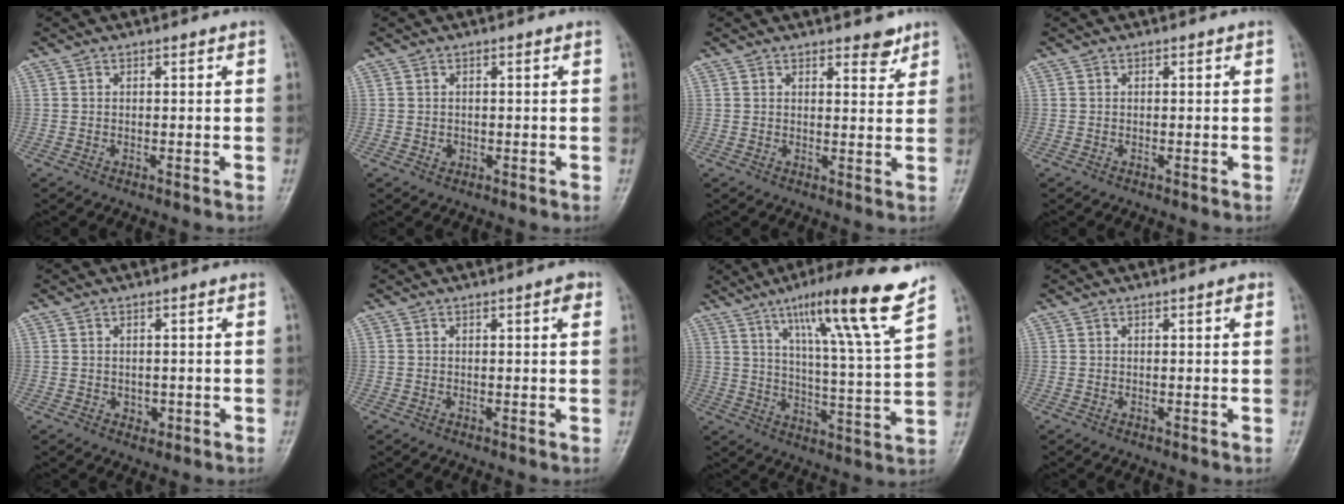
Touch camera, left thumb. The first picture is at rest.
{"total": 0.9, "force": [-0.1, 0.8, 0.4], "torque": [-0.001, 0.001, 0.001]}
{"total": 3.3, "force": [2.6, 1.3, 1.6], "torque": [-0.005, -0.018, 0.034]}
{"total": 0.0}
{"total": 1.5, "force": [-0.1, 1.2, 0.8], "torque": [-0.007, 0.000, 0.003]}
{"total": 2.0, "force": [1.0, 0.3, 1.7], "torque": [-0.021, -0.002, 0.011]}
{"total": 17.8, "force": [11.4, 0.3, 13.6], "torque": [-0.198, -0.056, 0.175]}
{"total": 1.1, "force": [0.6, 0.2, 0.9], "torque": [-0.012, -0.001, 0.007]}